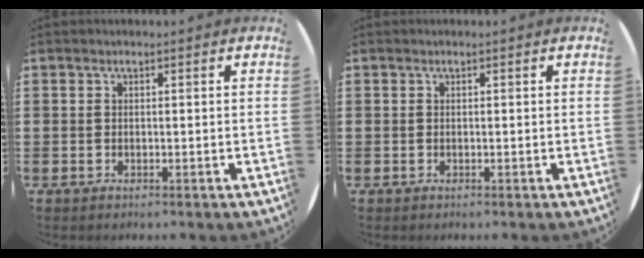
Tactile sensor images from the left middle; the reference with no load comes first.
{"total": 0.0}